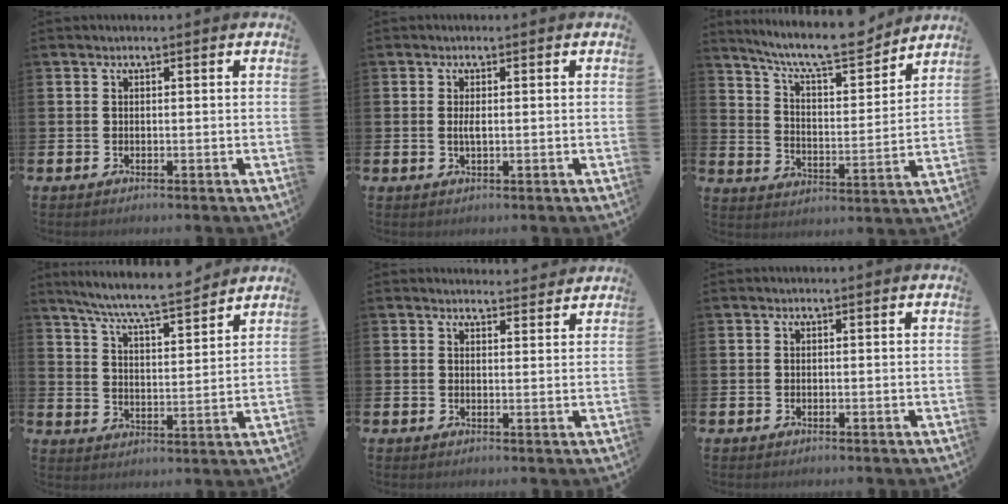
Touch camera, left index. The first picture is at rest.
{"total": 1.4, "force": [0.1, 0.5, 1.4], "torque": [-0.022, 0.000, -0.001]}
{"total": 10.2, "force": [9.2, 1.9, 3.9], "torque": [-0.094, -0.064, 0.158]}
{"total": 7.5, "force": [7.1, 0.1, 2.5], "torque": [-0.072, -0.047, 0.123]}
{"total": 2.6, "force": [2.6, 0.4, -0.1], "torque": [0.011, -0.019, 0.044]}
{"total": 0.0}